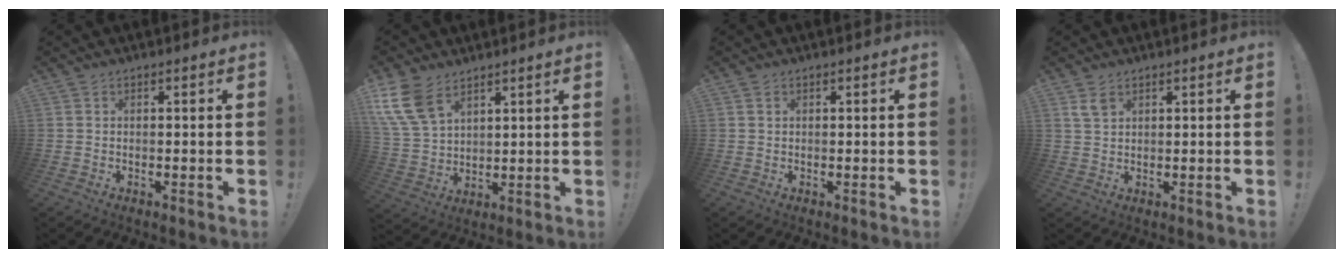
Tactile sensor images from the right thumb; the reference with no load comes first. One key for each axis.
{"total": 12.8, "fx": 7.5, "fy": 7.8, "fz": 6.9, "tx": -0.148, "ty": -0.032, "tz": 0.151}
{"total": 0.6, "fx": 0.3, "fy": 0.5, "fz": 0.1, "tx": -0.006, "ty": 0.004, "tz": 0.007}
{"total": 3.9, "fx": 2.2, "fy": 2.2, "fz": 2.3, "tx": -0.035, "ty": -0.008, "tz": 0.042}